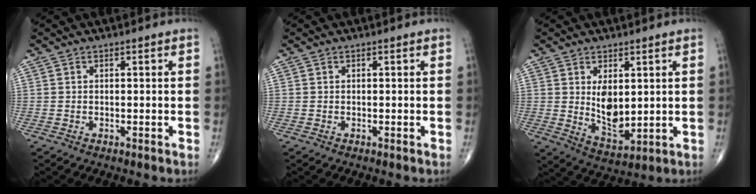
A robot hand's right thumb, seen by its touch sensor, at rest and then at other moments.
{"total": 0.0}
{"total": 8.1, "force": [1.4, 4.3, 6.7], "torque": [-0.094, -0.023, 0.041]}